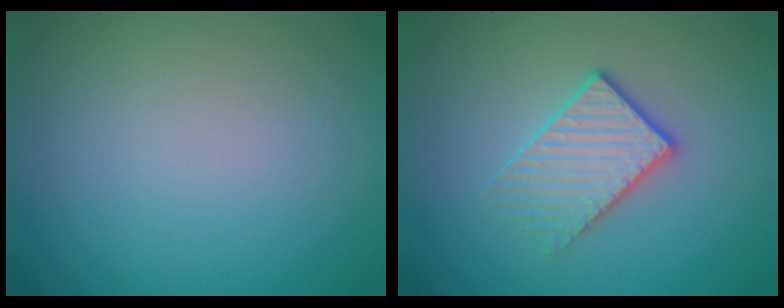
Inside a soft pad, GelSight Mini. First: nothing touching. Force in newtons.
{"total": 3.2, "press": 2.9, "slide": 1.4}